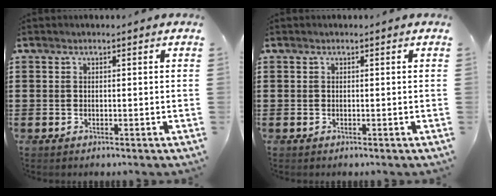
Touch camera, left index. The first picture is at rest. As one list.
[{"total": 0.0}]